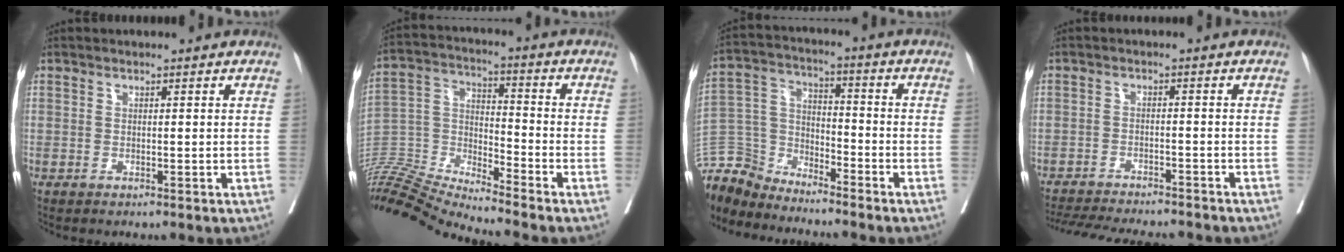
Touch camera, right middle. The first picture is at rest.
{"total": 16.5, "force": [-15.7, -1.3, 4.6], "torque": [-0.091, 0.017, -0.296]}
{"total": 10.5, "force": [-10.4, 1.7, 0.3], "torque": [-0.009, 0.022, -0.210]}
{"total": 14.2, "force": [-13.0, 1.8, 5.4], "torque": [-0.112, -0.017, -0.182]}